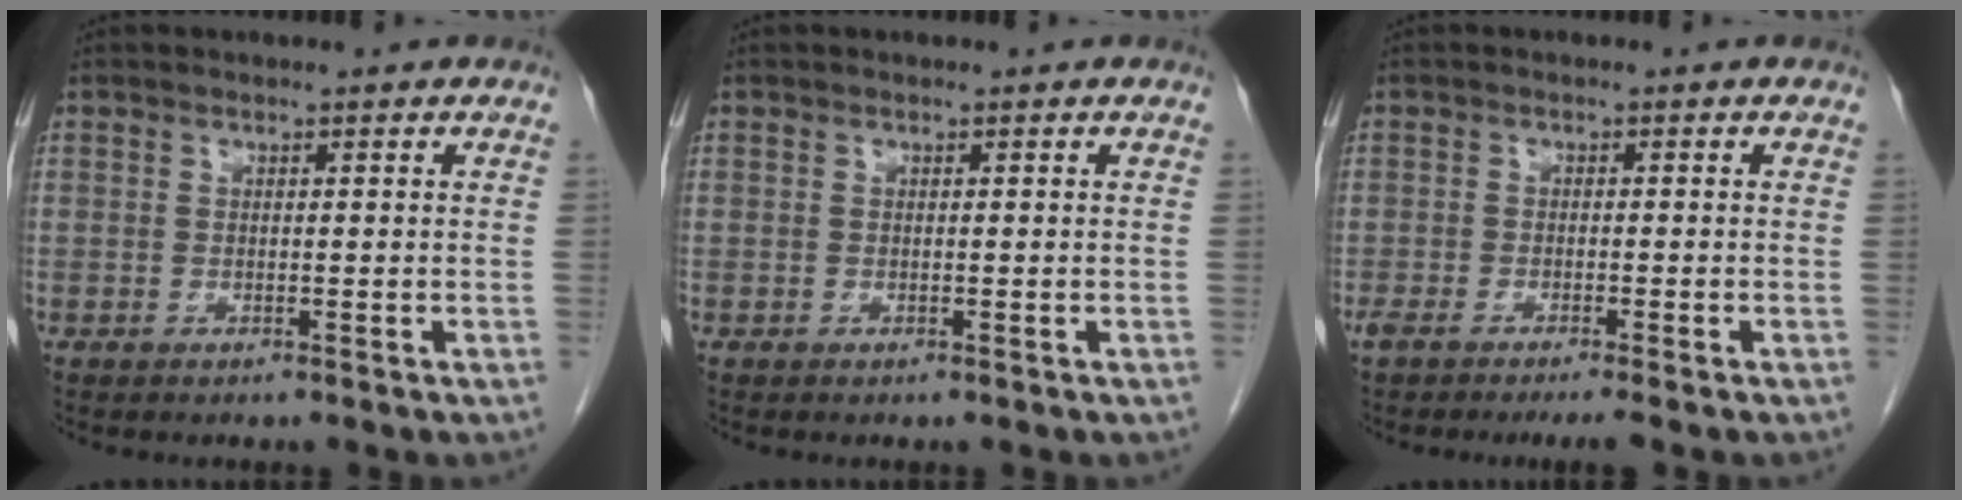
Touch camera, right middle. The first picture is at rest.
{"total": 0.0}
{"total": 4.3, "force": [-3.3, 0.3, 2.8], "torque": [-0.043, -0.007, -0.055]}